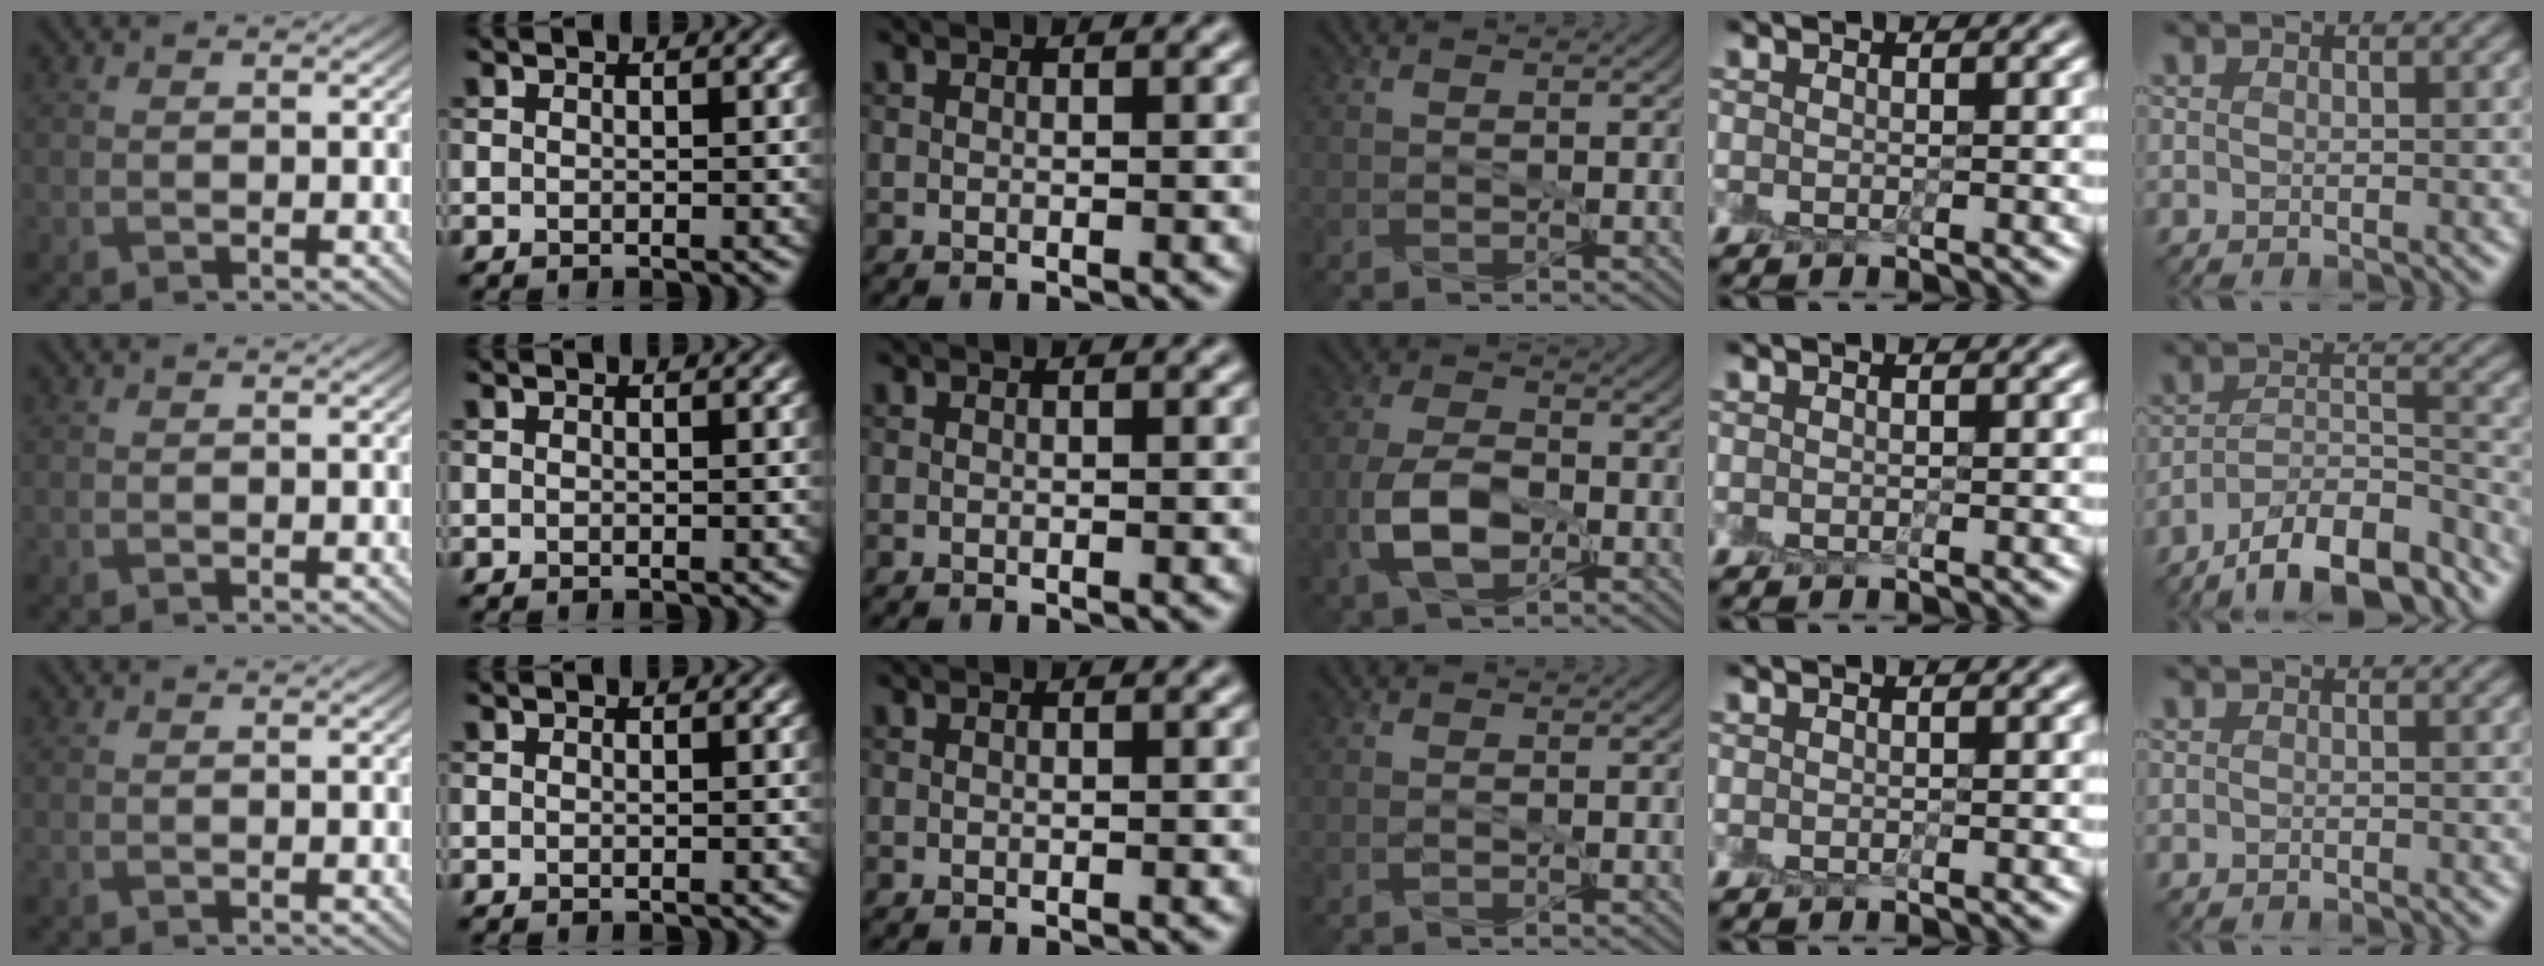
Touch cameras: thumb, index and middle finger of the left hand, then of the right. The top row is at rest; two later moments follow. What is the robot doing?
{"motion": "peel", "object": "sticky note"}